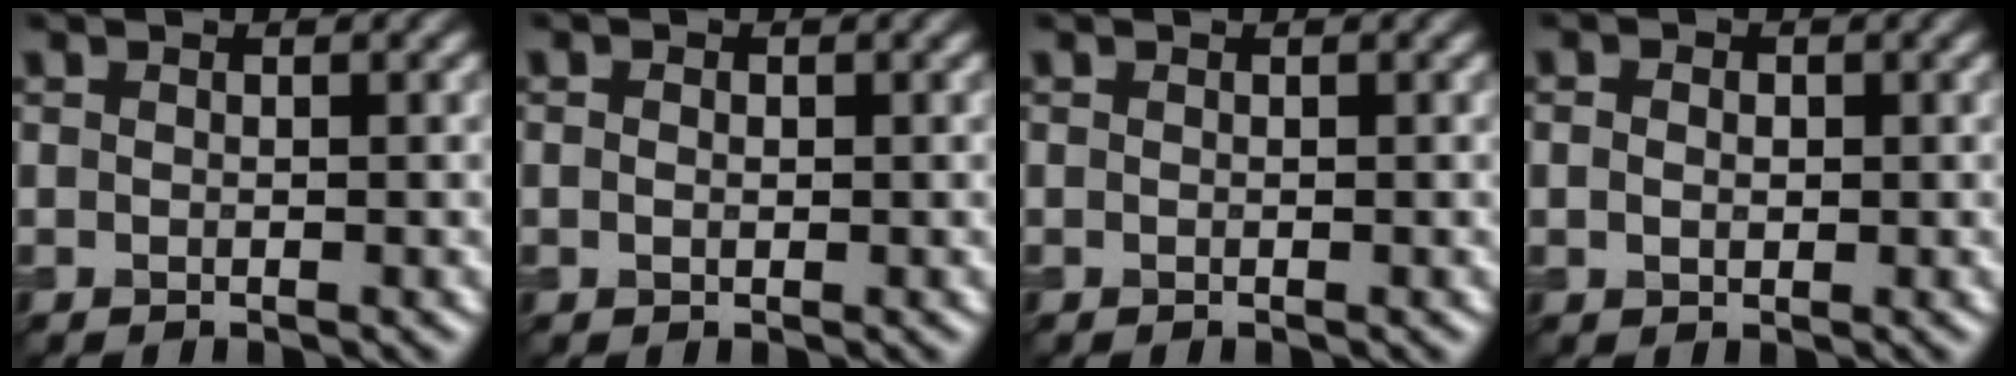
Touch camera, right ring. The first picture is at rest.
{"total": 0.7, "force": [0.1, 0.6, 0.5], "torque": [-0.008, 0.000, 0.001]}
{"total": 0.0}
{"total": 1.6, "force": [0.2, 1.3, 1.0], "torque": [-0.017, 0.006, -0.001]}